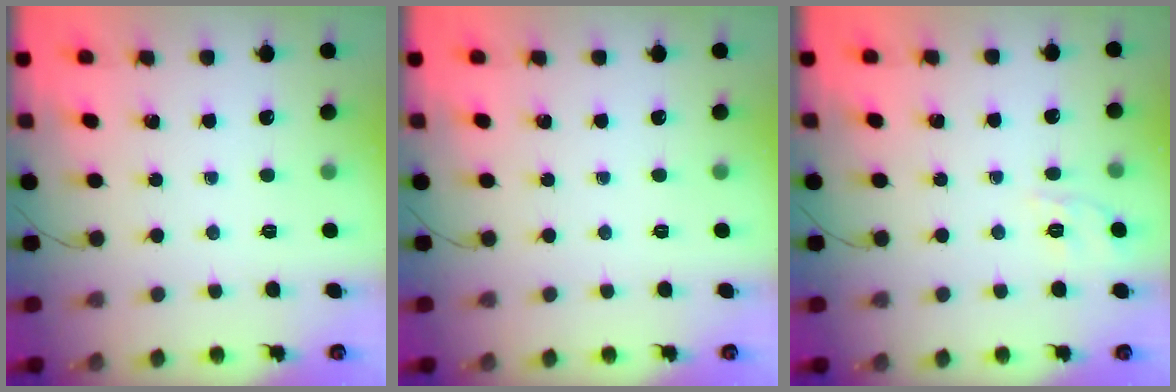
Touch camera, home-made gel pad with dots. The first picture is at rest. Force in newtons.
{"total": 0.0}
{"total": 2.0, "press": 1.2, "slide": 1.5}